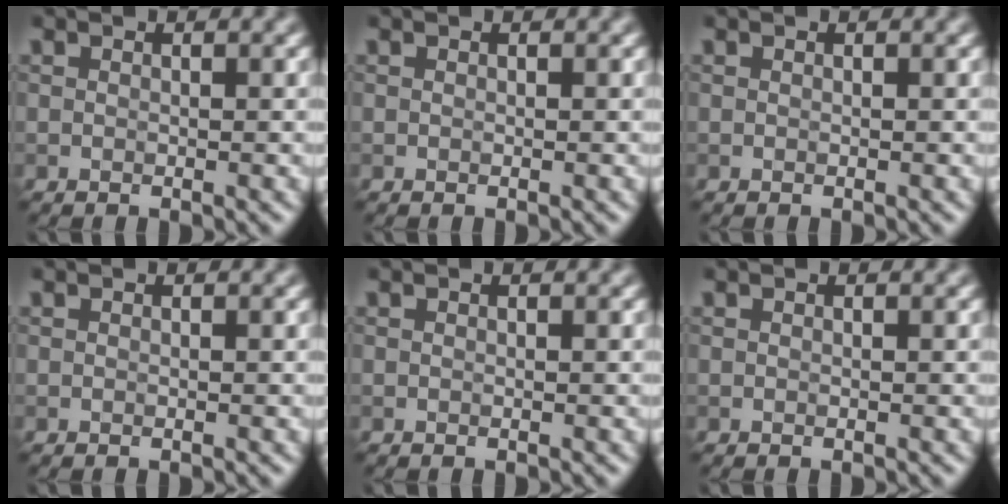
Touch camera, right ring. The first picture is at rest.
{"total": 0.0}
{"total": 0.0}
{"total": 0.0}
{"total": 0.0}
{"total": 0.0}